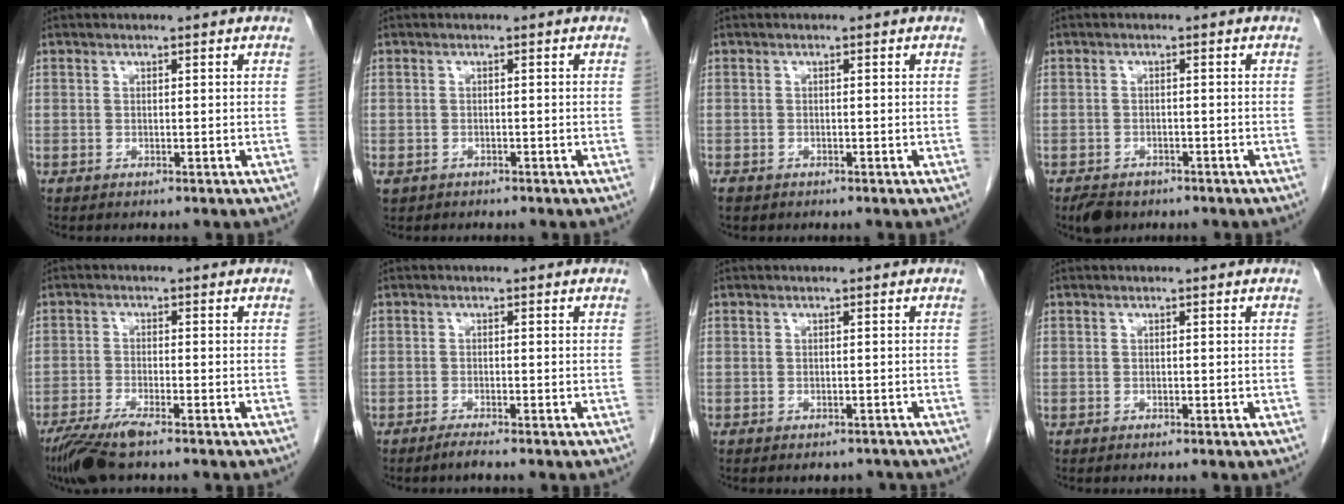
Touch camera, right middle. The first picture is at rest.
{"total": 2.1, "force": [-1.5, 1.4, 0.5], "torque": [-0.011, 0.000, -0.023]}
{"total": 1.2, "force": [-0.8, 0.7, 0.4], "torque": [-0.010, 0.000, -0.013]}
{"total": 3.9, "force": [-2.8, 2.2, 1.4], "torque": [-0.024, -0.002, -0.041]}
{"total": 6.2, "force": [-4.6, 0.5, 4.2], "torque": [-0.082, -0.017, -0.085]}
{"total": 1.2, "force": [-1.0, -0.3, 0.5], "torque": [-0.015, -0.003, -0.021]}
{"total": 2.1, "force": [-1.9, 0.9, 0.1], "torque": [0.005, 0.000, -0.022]}
{"total": 0.0}